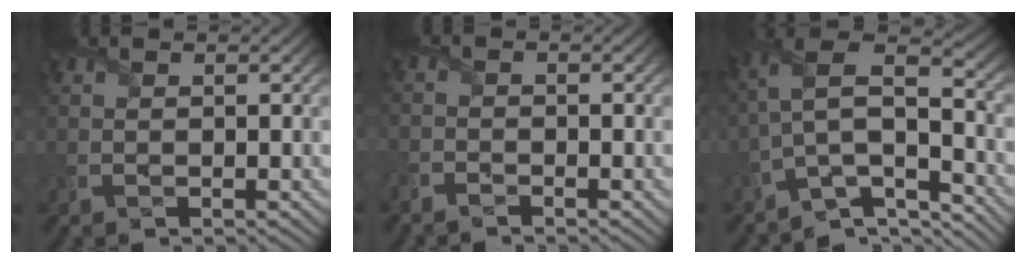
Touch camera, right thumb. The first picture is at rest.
{"total": 2.3, "force": [-2.2, 0.7, 0.4], "torque": [-0.009, -0.002, -0.053]}
{"total": 10.1, "force": [-6.4, 3.8, 6.9], "torque": [-0.130, 0.001, -0.130]}